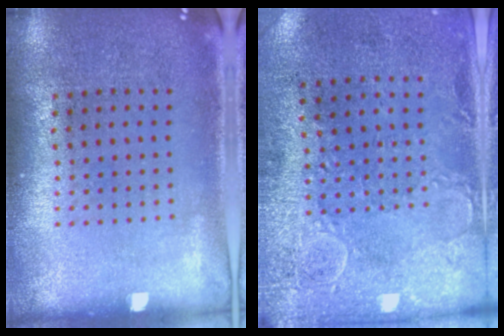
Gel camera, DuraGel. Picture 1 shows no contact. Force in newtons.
{"total": 2.9, "press": 2.3, "slide": 1.8}